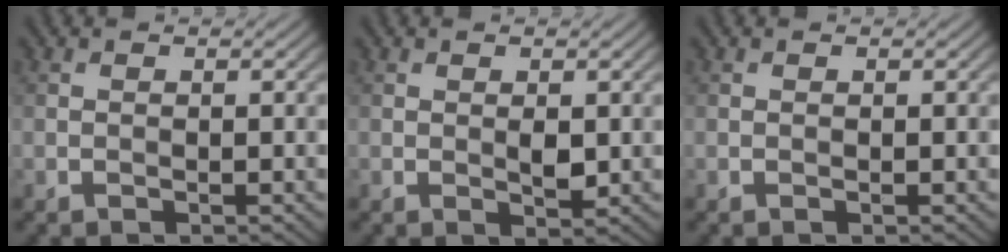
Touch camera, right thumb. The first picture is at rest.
{"total": 1.6, "force": [0.2, 0.7, 1.4], "torque": [-0.026, -0.004, 0.004]}
{"total": 0.0}